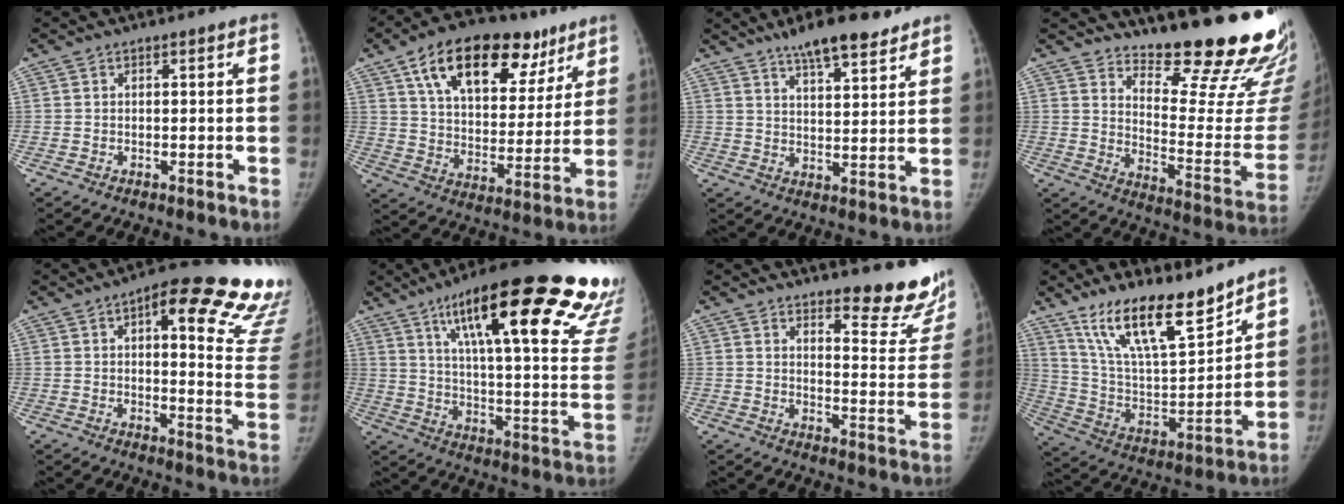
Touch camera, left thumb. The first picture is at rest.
{"total": 24.8, "force": [13.7, 13.5, 15.8], "torque": [-0.207, -0.010, 0.218]}
{"total": 11.1, "force": [8.3, 3.2, 6.6], "torque": [-0.082, -0.041, 0.131]}
{"total": 23.0, "force": [20.1, 3.9, 10.5], "torque": [-0.109, -0.197, 0.265]}
{"total": 25.0, "force": [15.7, 7.3, 18.1], "torque": [-0.165, -0.068, 0.178]}
{"total": 35.1, "force": [23.3, 6.6, 25.3], "torque": [-0.281, -0.098, 0.324]}
{"total": 14.4, "force": [11.9, 3.6, 7.4], "torque": [-0.049, -0.110, 0.144]}
{"total": 19.4, "force": [14.4, 5.6, 11.7], "torque": [-0.165, -0.081, 0.266]}